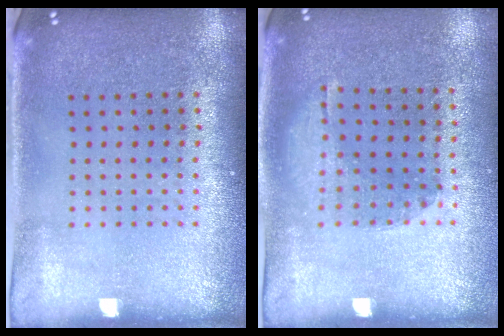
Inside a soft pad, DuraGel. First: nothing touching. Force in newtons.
{"total": 1.2, "press": 0.8, "slide": 0.9}